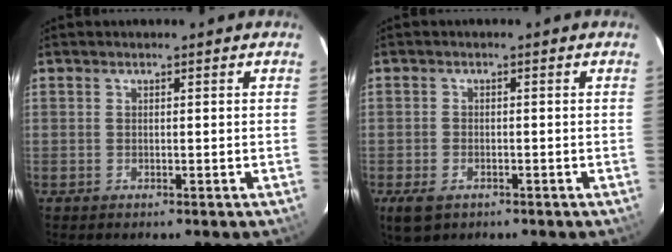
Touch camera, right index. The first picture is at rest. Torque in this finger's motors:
{"motor_torque": [0.06, 0.00, -0.26, -0.06]}